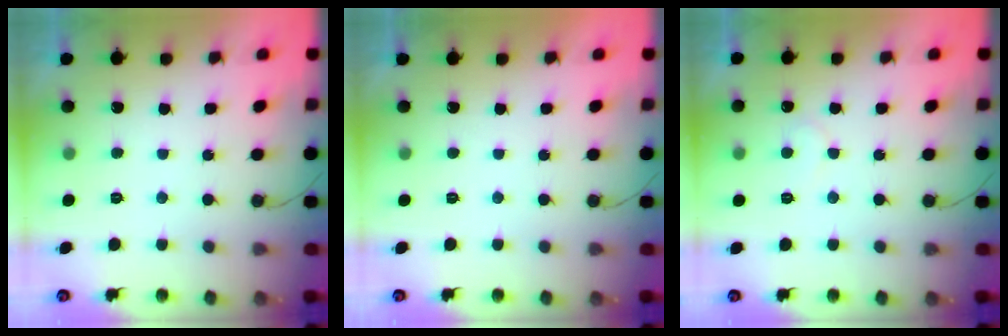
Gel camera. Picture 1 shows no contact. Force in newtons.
{"total": 1.7, "press": 1.7, "slide": 0.0}
{"total": 5.0, "press": 5.0, "slide": 0.4}